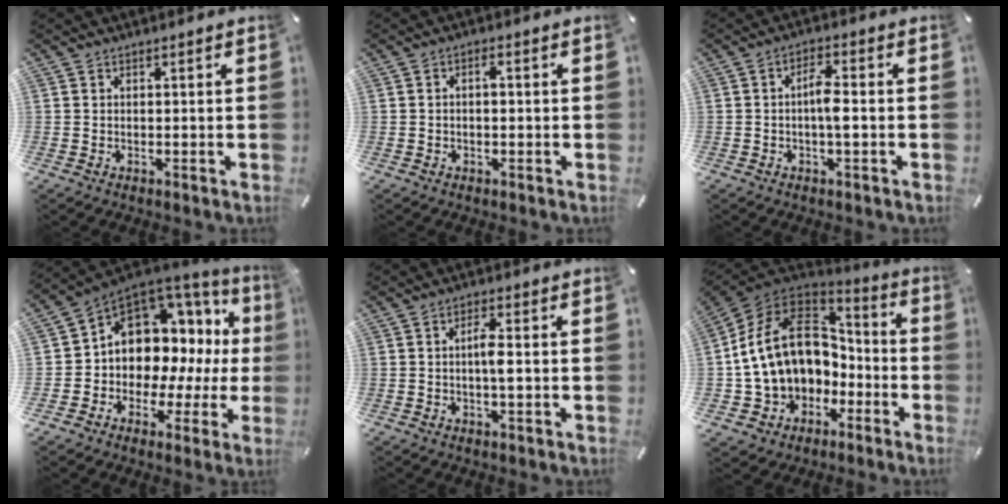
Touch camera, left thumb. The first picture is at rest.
{"total": 1.7, "force": [-0.2, 0.9, 1.4], "torque": [-0.027, 0.005, -0.006]}
{"total": 5.1, "force": [-0.7, 1.6, 4.8], "torque": [-0.086, 0.010, -0.014]}
{"total": 11.0, "force": [3.3, 9.2, 5.1], "torque": [-0.083, -0.046, 0.065]}
{"total": 4.0, "force": [-0.4, 1.0, 3.9], "torque": [-0.073, 0.003, -0.009]}
{"total": 18.1, "force": [1.3, 14.7, 10.6], "torque": [-0.216, 0.001, 0.030]}